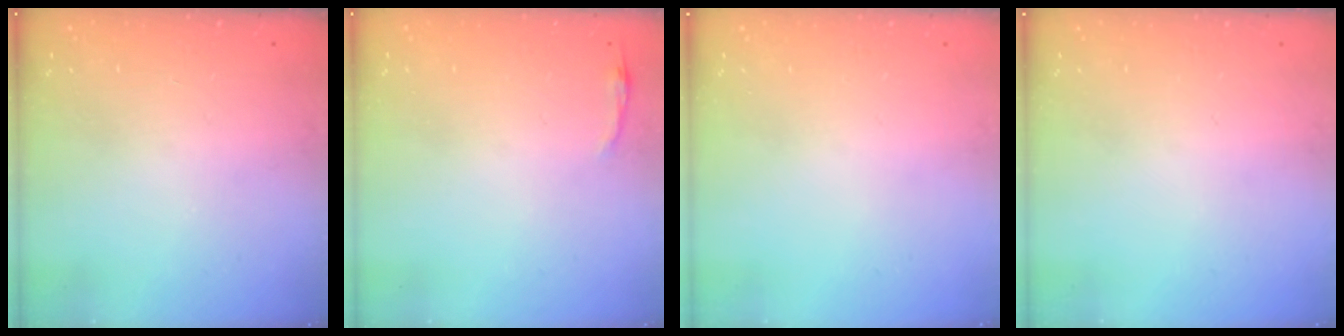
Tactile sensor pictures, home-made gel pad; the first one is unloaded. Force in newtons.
{"total": 2.8, "press": 2.8, "slide": 0.6}
{"total": 0.0}
{"total": 0.0}